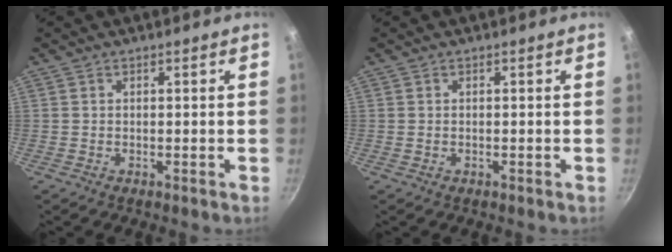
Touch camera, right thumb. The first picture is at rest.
{"total": 0.0}